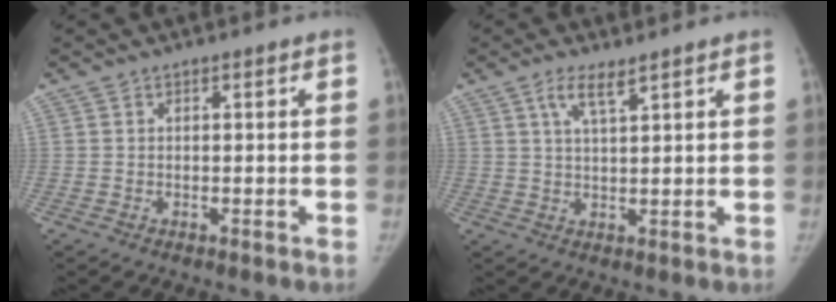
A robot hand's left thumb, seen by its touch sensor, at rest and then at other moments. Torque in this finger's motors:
{"motor_torque": [0.68, 0.37, 0.56, -0.65, 0.15]}